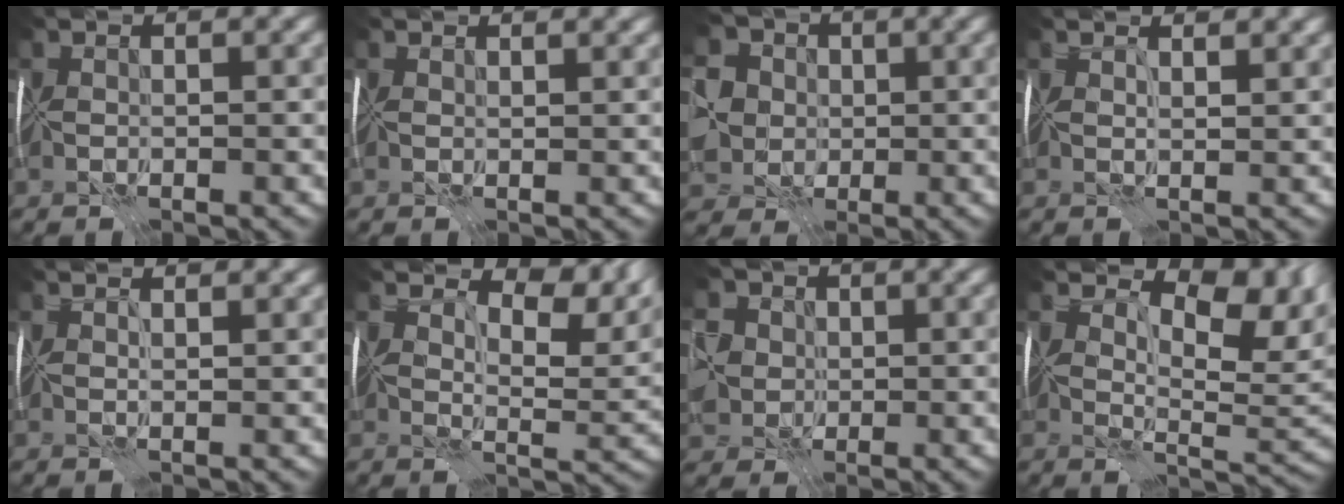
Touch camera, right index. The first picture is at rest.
{"total": 2.3, "force": [1.8, 0.7, 1.1], "torque": [-0.003, 0.011, 0.016]}
{"total": 6.1, "force": [0.6, 5.3, 2.8], "torque": [-0.062, 0.008, 0.003]}
{"total": 3.5, "force": [2.5, 1.1, 2.2], "torque": [-0.021, 0.018, 0.014]}
{"total": 2.1, "force": [1.6, 0.5, 1.3], "torque": [-0.014, 0.008, 0.008]}
{"total": 9.1, "force": [5.5, 3.9, 6.1], "torque": [-0.090, 0.002, 0.091]}
{"total": 6.0, "force": [1.4, 5.1, 2.7], "torque": [-0.053, 0.020, 0.012]}
{"total": 9.5, "force": [4.6, 4.2, 7.2], "torque": [-0.108, 0.000, 0.078]}